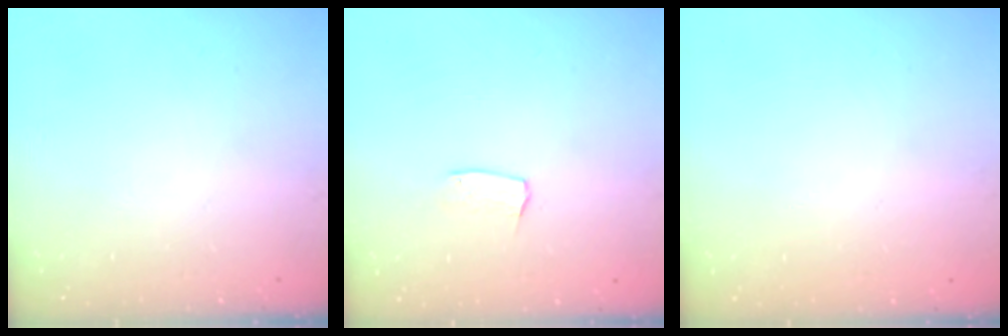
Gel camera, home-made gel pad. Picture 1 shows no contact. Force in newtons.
{"total": 3.7, "press": 3.7, "slide": 0.2}
{"total": 0.0}